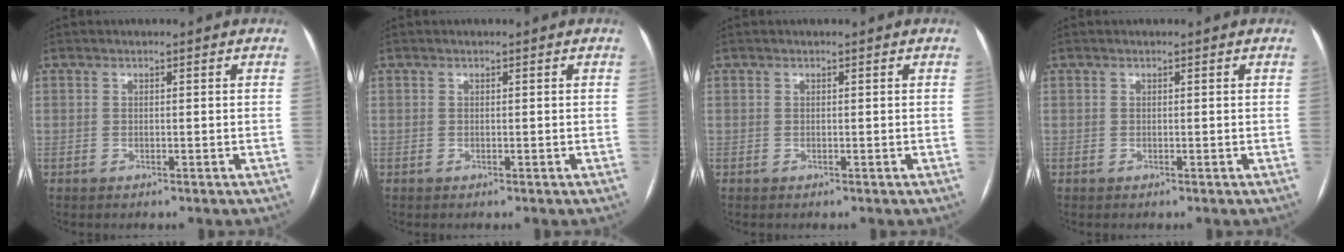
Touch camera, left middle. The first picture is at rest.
{"total": 0.0}
{"total": 0.0}
{"total": 0.0}